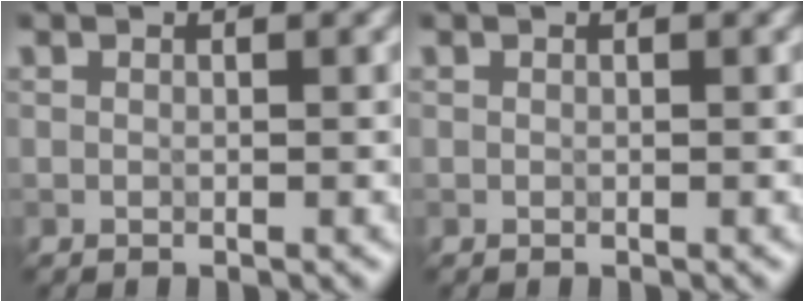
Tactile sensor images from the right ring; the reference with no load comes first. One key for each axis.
{"total": 0.0}